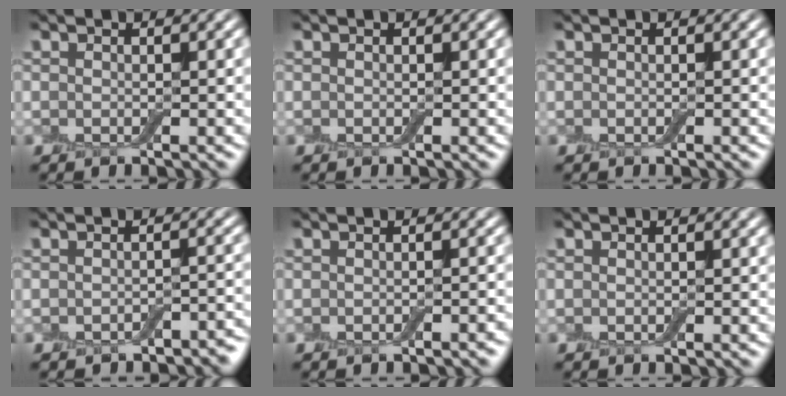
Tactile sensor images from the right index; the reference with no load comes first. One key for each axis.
{"total": 0.0}
{"total": 0.0}
{"total": 2.0, "fx": -1.7, "fy": 0.7, "fz": 0.7, "tx": -0.006, "ty": 0.000, "tz": -0.019}
{"total": 1.0, "fx": -0.7, "fy": 0.2, "fz": 0.6, "tx": -0.007, "ty": 0.000, "tz": -0.010}
{"total": 0.0}